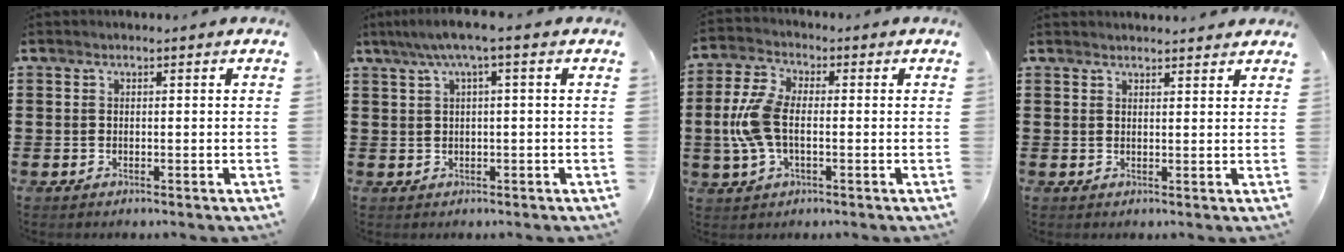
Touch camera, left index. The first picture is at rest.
{"total": 3.1, "force": [0.4, 0.2, 3.1], "torque": [-0.058, 0.001, 0.004]}
{"total": 8.3, "force": [-0.8, 4.3, 7.1], "torque": [-0.174, -0.003, -0.022]}
{"total": 1.7, "force": [1.7, 0.0, 0.3], "torque": [-0.009, -0.001, 0.034]}